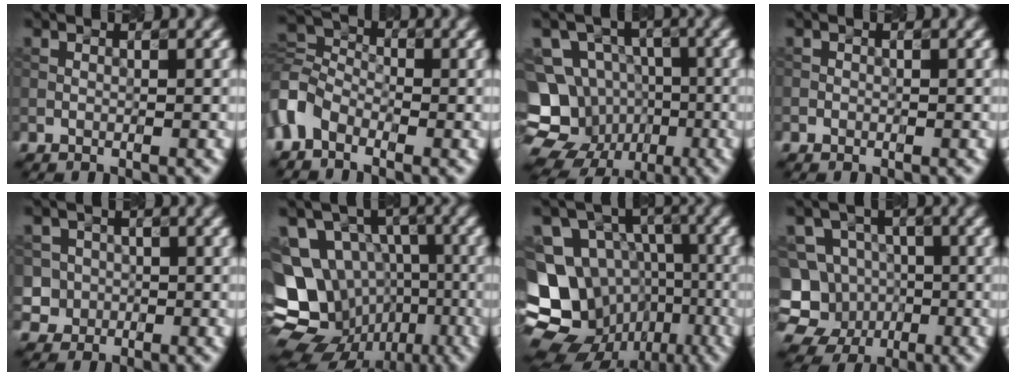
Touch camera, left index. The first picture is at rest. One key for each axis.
{"total": 3.5, "fx": -1.9, "fy": 2.4, "fz": 1.8, "tx": -0.037, "ty": 0.008, "tz": -0.057}
{"total": 13.8, "fx": -5.5, "fy": 12.1, "fz": 3.5, "tx": -0.086, "ty": -0.010, "tz": -0.090}
{"total": 0.5, "fx": -0.2, "fy": 0.5, "fz": 0.0, "tx": 0.004, "ty": -0.004, "tz": -0.004}
{"total": 3.5, "fx": -0.7, "fy": 3.5, "fz": 0.3, "tx": 0.014, "ty": 0.010, "tz": -0.017}
{"total": 14.1, "fx": -4.0, "fy": 12.1, "fz": 5.9, "tx": -0.143, "ty": -0.010, "tz": -0.054}
{"total": 15.4, "fx": -5.3, "fy": 13.3, "fz": 5.7, "tx": -0.138, "ty": -0.017, "tz": -0.073}
{"total": 12.0, "fx": -5.4, "fy": 10.5, "fz": 2.3, "tx": -0.043, "ty": -0.001, "tz": -0.097}